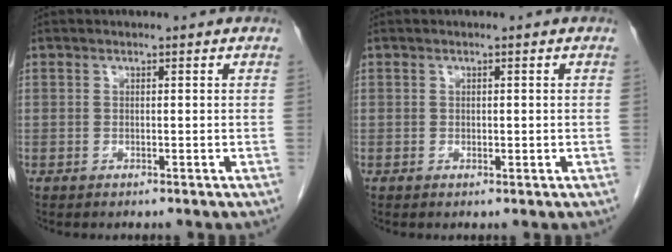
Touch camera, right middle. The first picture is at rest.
{"total": 0.6, "force": [0.0, 0.4, 0.5], "torque": [-0.004, 0.000, 0.001]}